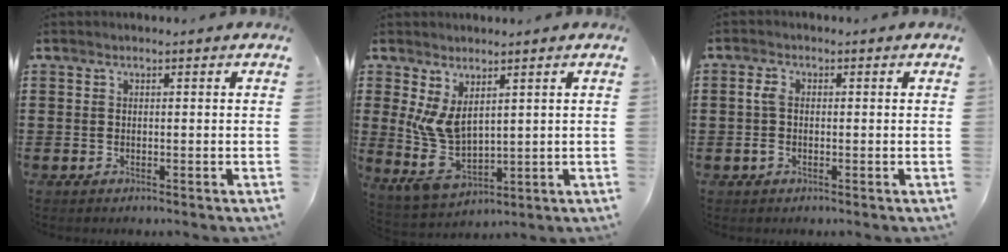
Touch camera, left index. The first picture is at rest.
{"total": 7.7, "force": [1.9, 4.1, 6.2], "torque": [-0.145, -0.017, 0.038]}
{"total": 2.5, "force": [-0.3, 1.4, 2.1], "torque": [-0.063, -0.004, -0.014]}